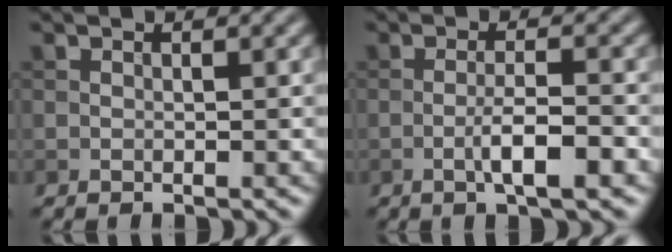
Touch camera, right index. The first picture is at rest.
{"total": 3.6, "force": [-1.4, 0.6, 3.3], "torque": [-0.059, 0.005, -0.027]}